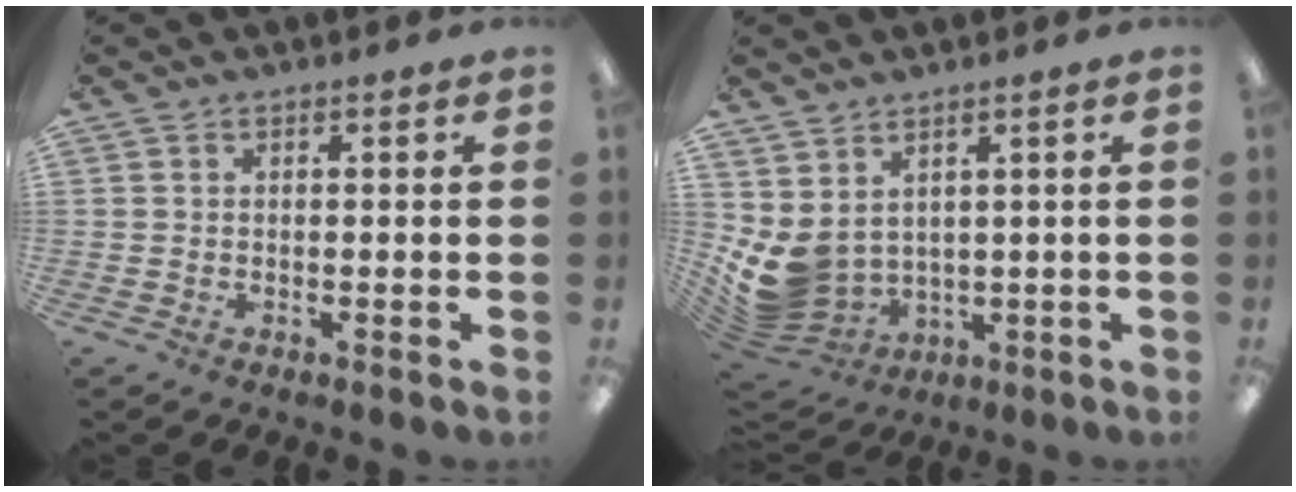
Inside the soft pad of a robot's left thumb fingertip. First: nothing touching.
{"total": 7.6, "force": [2.0, 5.9, 4.2], "torque": [-0.126, -0.035, 0.047]}